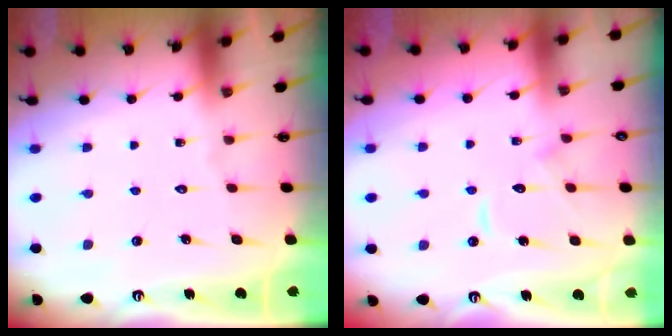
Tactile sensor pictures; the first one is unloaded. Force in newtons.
{"total": 8.6, "press": 8.5, "slide": 0.7}